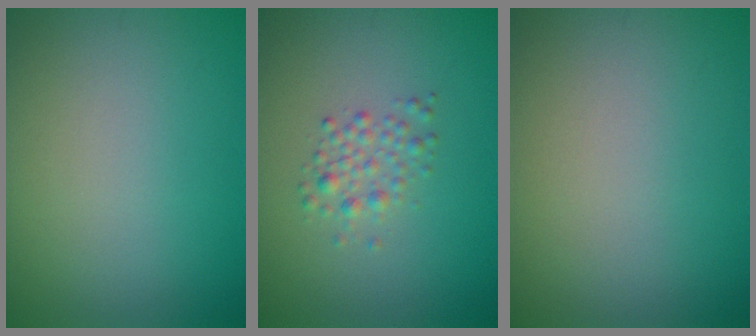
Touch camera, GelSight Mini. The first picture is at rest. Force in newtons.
{"total": 1.8, "press": 1.8, "slide": 0.0}
{"total": 0.0}